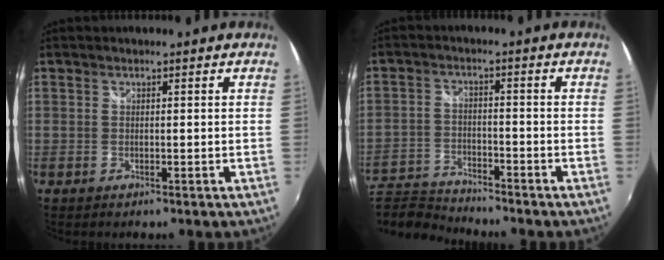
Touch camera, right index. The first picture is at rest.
{"total": 9.4, "force": [-8.9, 2.2, 2.0], "torque": [-0.068, -0.006, -0.168]}